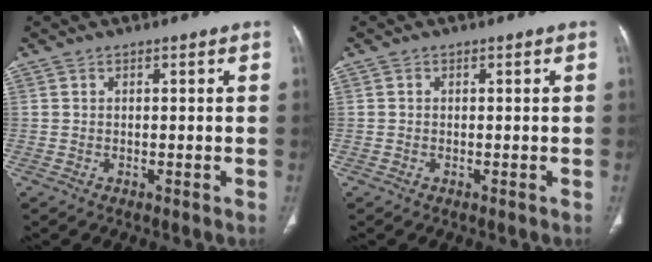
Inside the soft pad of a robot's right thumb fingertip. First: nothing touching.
{"total": 0.0}